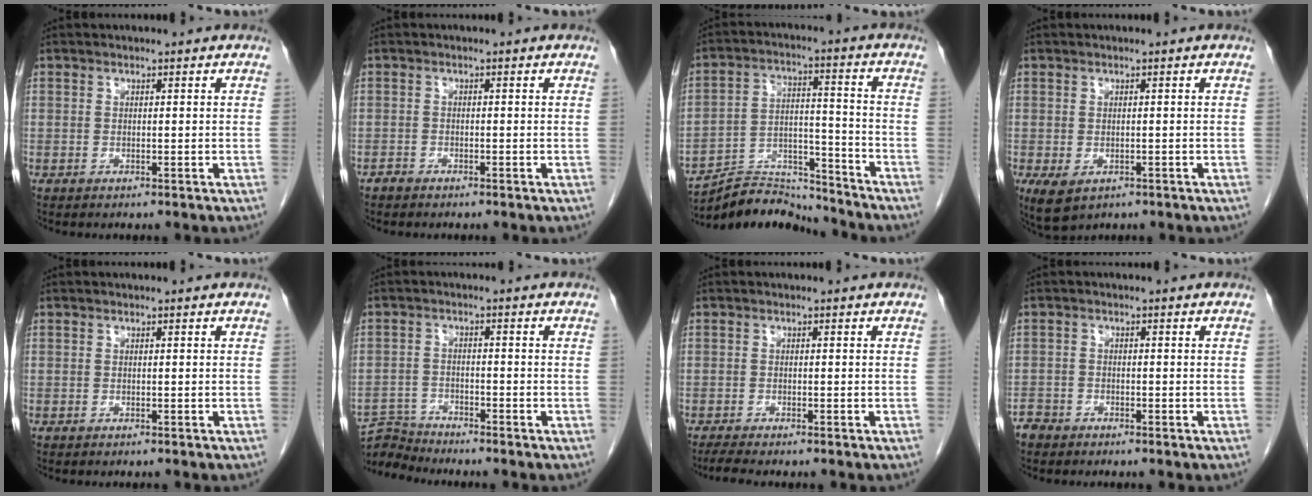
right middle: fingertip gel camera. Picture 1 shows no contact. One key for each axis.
{"total": 0.9, "fx": -0.8, "fy": 0.4, "fz": 0.1, "tx": -0.006, "ty": 0.001, "tz": -0.018}
{"total": 11.7, "fx": -11.6, "fy": 1.2, "fz": 0.6, "tx": -0.007, "ty": 0.030, "tz": -0.203}
{"total": 4.4, "fx": -2.1, "fy": 2.6, "fz": 2.8, "tx": -0.053, "ty": -0.009, "tz": -0.025}
{"total": 0.0}
{"total": 4.6, "fx": -4.6, "fy": -0.4, "fz": -0.7, "tx": 0.012, "ty": -0.008, "tz": -0.085}
{"total": 3.0, "fx": -2.6, "fy": 0.1, "fz": 1.6, "tx": -0.031, "ty": -0.008, "tz": -0.043}
{"total": 2.4, "fx": -2.1, "fy": 1.1, "fz": 0.1, "tx": -0.008, "ty": 0.002, "tz": -0.041}